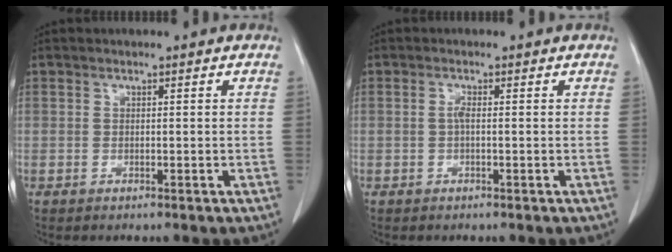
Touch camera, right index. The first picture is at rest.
{"total": 1.0, "force": [-0.2, 0.1, 1.0], "torque": [-0.021, 0.001, -0.004]}